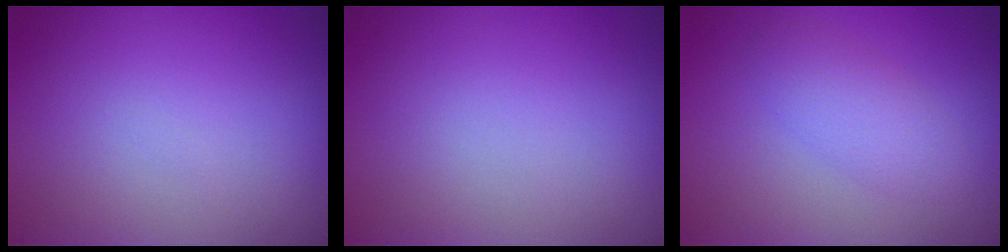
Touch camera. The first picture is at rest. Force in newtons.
{"total": 0.0}
{"total": 2.5, "press": 2.5, "slide": 0.1}